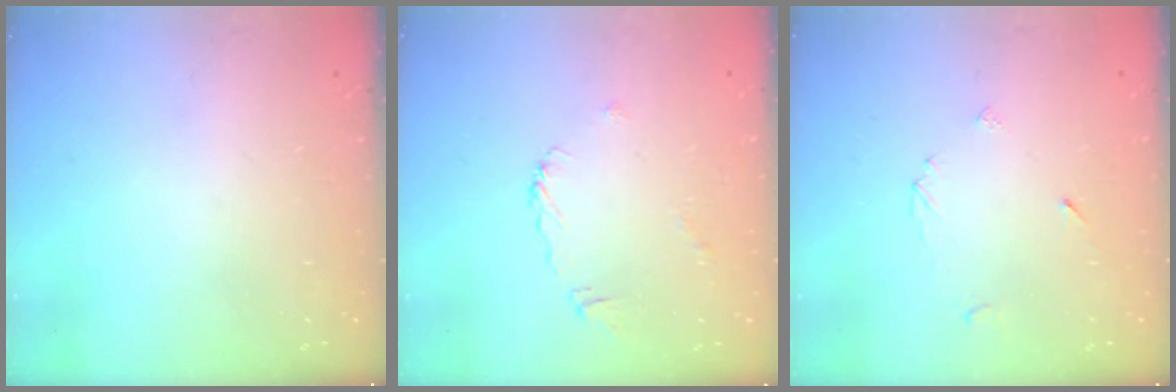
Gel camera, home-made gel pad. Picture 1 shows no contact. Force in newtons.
{"total": 4.6, "press": 4.6, "slide": 0.5}
{"total": 2.3, "press": 2.3, "slide": 0.2}